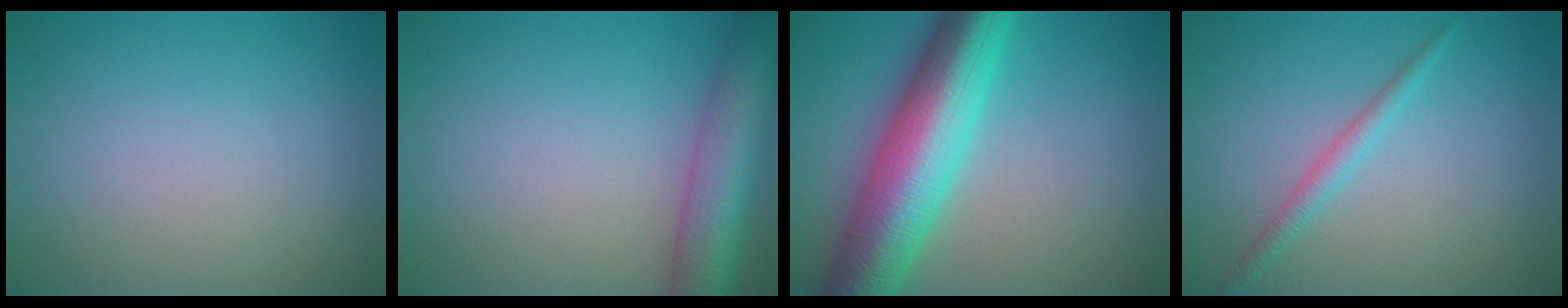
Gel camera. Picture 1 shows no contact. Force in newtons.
{"total": 7.4, "press": 7.4, "slide": 0.4}
{"total": 11.5, "press": 11.5, "slide": 0.1}
{"total": 1.7, "press": 1.7, "slide": 0.1}